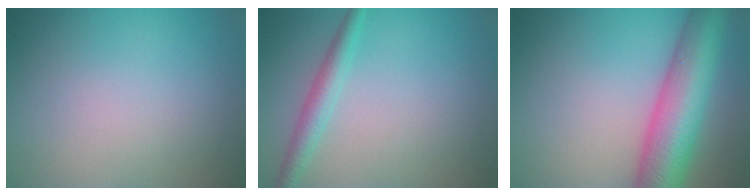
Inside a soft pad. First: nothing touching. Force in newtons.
{"total": 2.4, "press": 2.4, "slide": 0.1}
{"total": 9.4, "press": 9.4, "slide": 0.3}